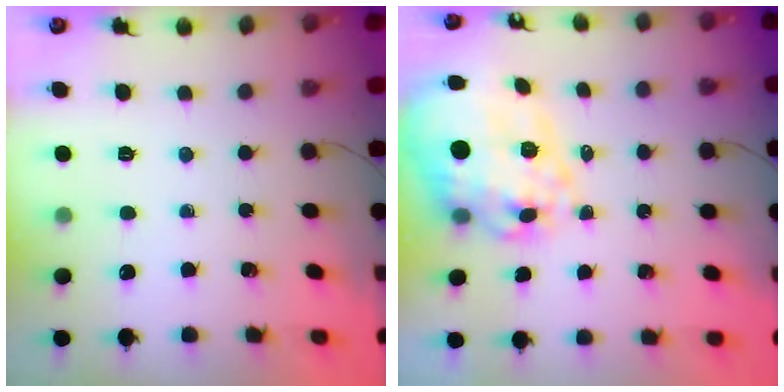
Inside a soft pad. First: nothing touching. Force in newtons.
{"total": 18.5, "press": 18.0, "slide": 4.4}